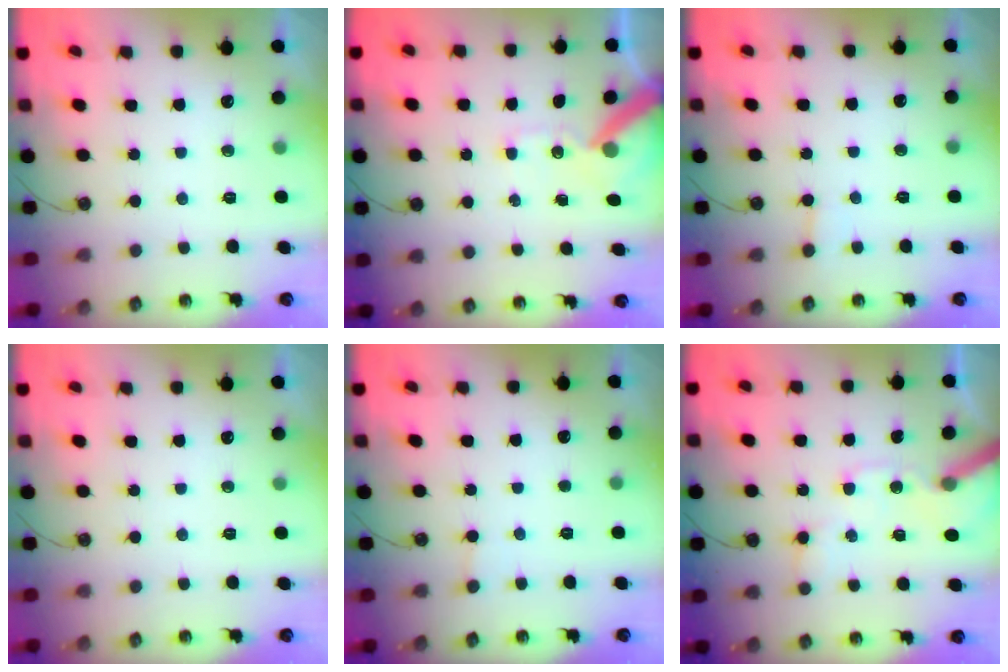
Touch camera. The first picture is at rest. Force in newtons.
{"total": 11.3, "press": 11.2, "slide": 1.7}
{"total": 2.4, "press": 2.4, "slide": 0.3}
{"total": 0.0}
{"total": 1.4, "press": 1.4, "slide": 0.1}
{"total": 12.3, "press": 12.2, "slide": 2.0}